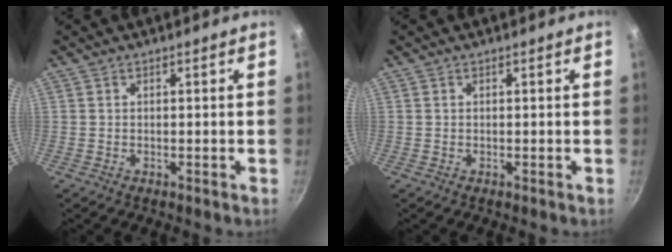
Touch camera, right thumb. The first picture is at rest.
{"total": 0.0}